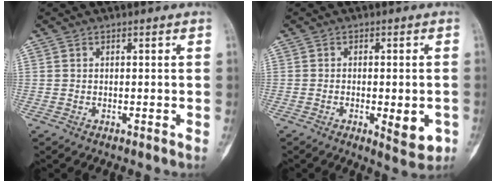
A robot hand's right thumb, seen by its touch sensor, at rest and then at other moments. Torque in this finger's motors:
{"motor_torque": [-0.11, 0.29, 0.17, -0.04, 0.02]}